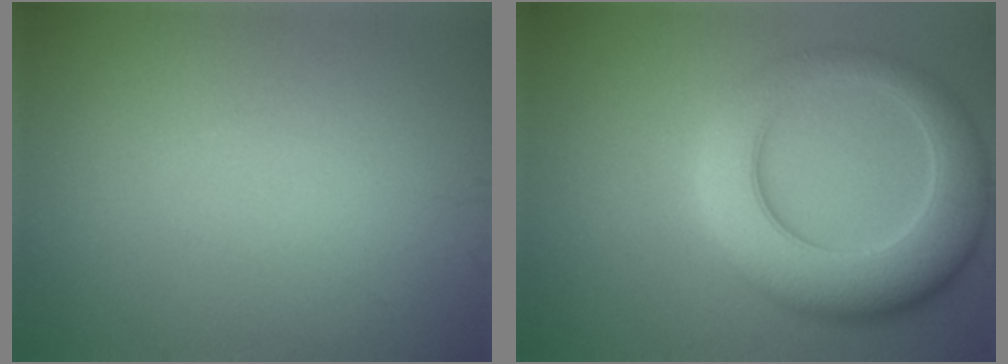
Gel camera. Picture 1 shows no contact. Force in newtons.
{"total": 8.4, "press": 8.4, "slide": 0.2}